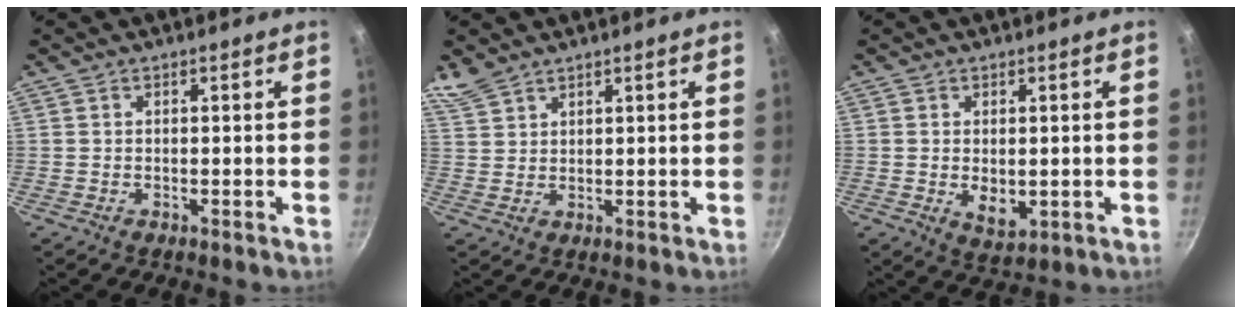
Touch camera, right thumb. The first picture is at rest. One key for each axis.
{"total": 3.9, "fx": 3.4, "fy": 1.5, "fz": 0.9, "tx": -0.018, "ty": 0.002, "tz": 0.079}
{"total": 4.7, "fx": -0.2, "fy": 3.0, "fz": 3.7, "tx": -0.055, "ty": -0.014, "tz": 0.006}